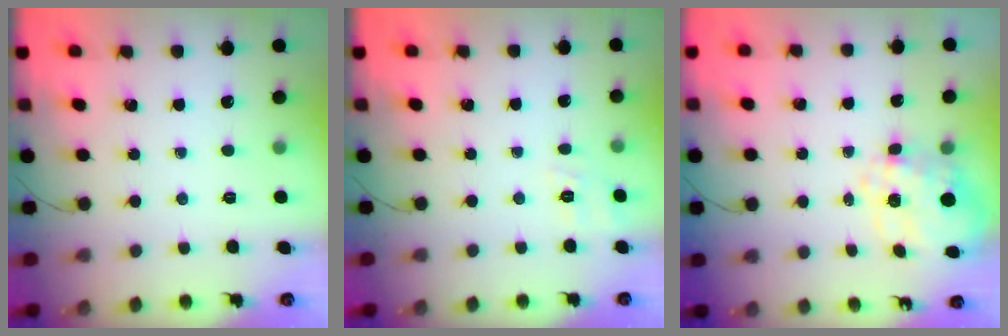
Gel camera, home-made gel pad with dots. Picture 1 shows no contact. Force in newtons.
{"total": 7.3, "press": 7.0, "slide": 2.1}
{"total": 10.1, "press": 9.9, "slide": 1.7}